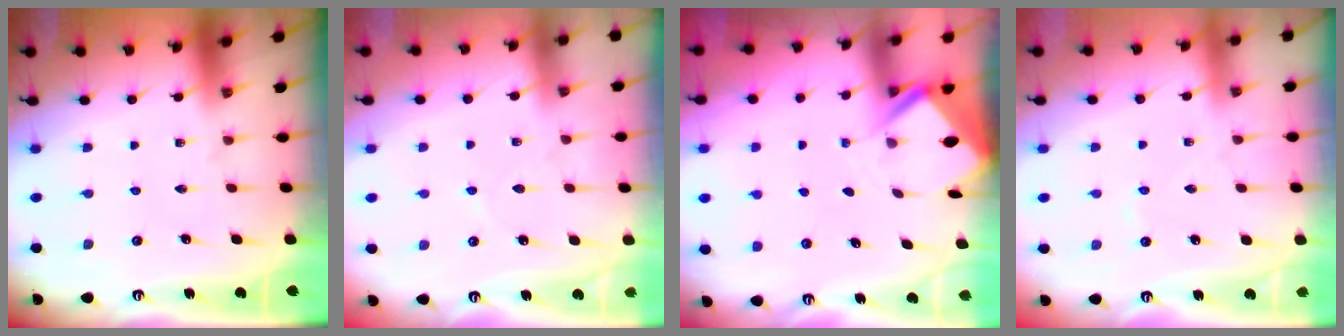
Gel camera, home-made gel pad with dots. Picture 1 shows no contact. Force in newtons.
{"total": 5.2, "press": 5.1, "slide": 0.7}
{"total": 3.1, "press": 3.1, "slide": 0.3}
{"total": 2.6, "press": 2.5, "slide": 0.5}